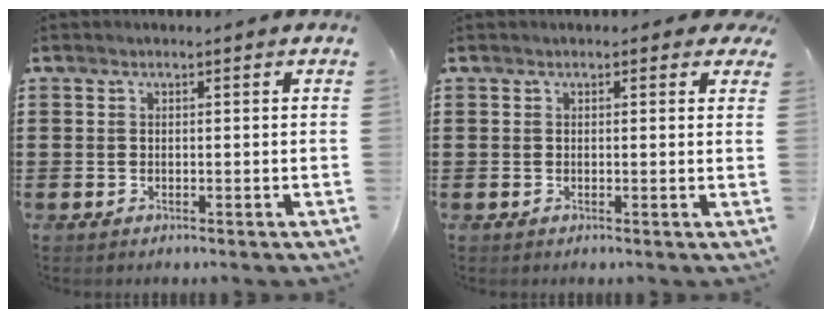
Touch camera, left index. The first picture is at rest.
{"total": 0.8, "force": [0.3, 0.6, 0.5], "torque": [-0.012, 0.006, 0.005]}